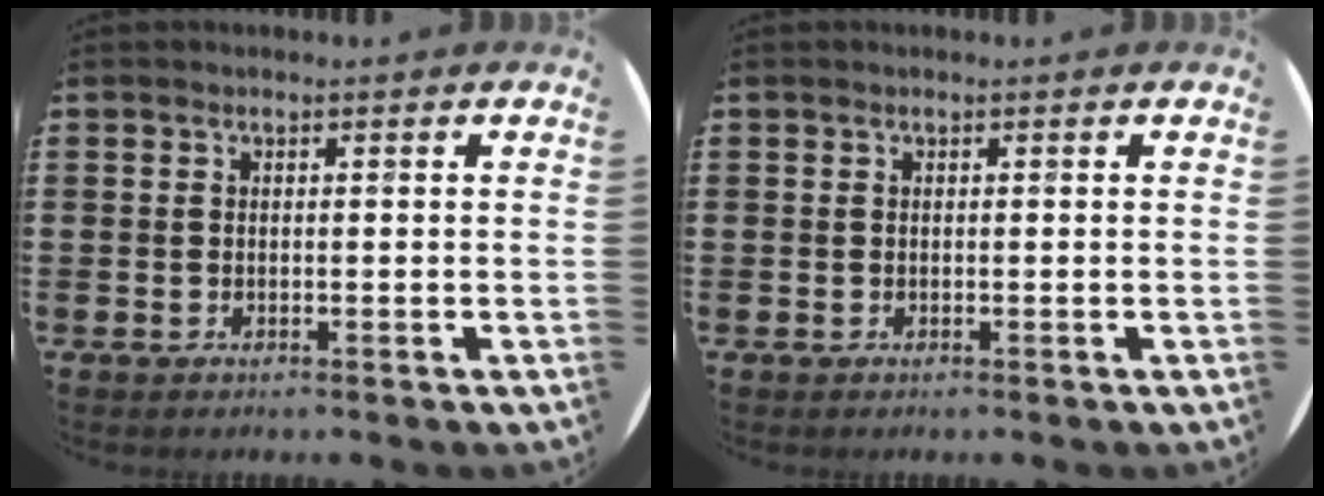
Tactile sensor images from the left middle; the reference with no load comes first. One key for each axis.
{"total": 0.0}